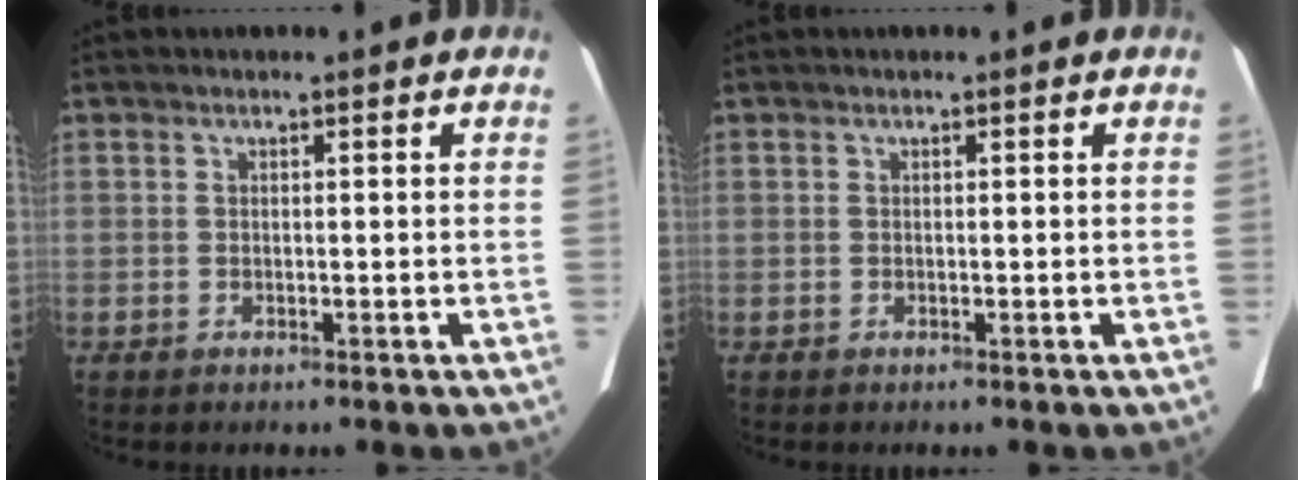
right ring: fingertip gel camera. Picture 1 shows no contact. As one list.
[{"total": 0.0}]